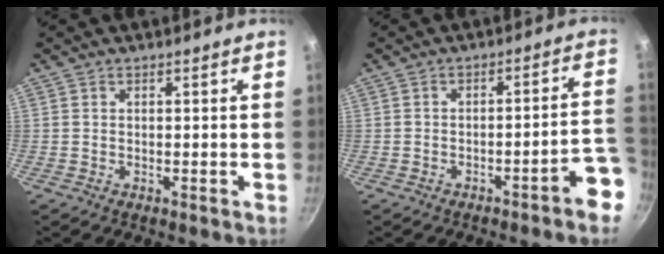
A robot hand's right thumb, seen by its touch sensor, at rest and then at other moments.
{"total": 7.4, "force": [-4.1, 1.4, 6.0], "torque": [-0.050, 0.052, -0.047]}